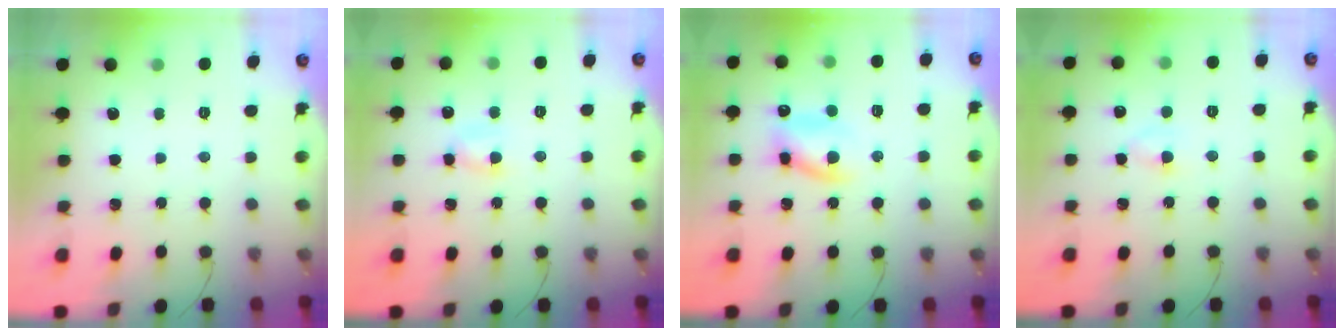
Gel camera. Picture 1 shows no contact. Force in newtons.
{"total": 4.5, "press": 4.4, "slide": 0.8}
{"total": 9.6, "press": 9.4, "slide": 2.1}
{"total": 2.7, "press": 2.4, "slide": 1.2}